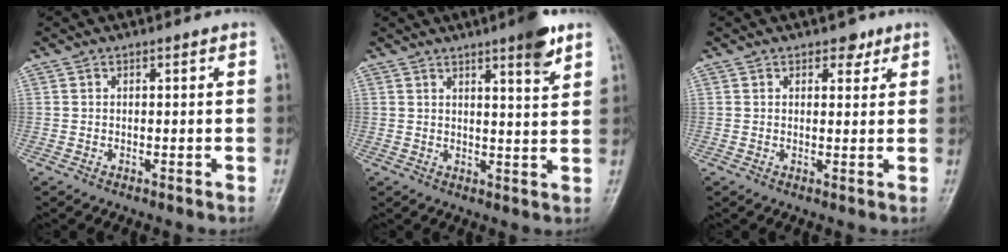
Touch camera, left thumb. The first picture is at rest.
{"total": 6.5, "force": [4.1, 0.9, 4.9], "torque": [-0.063, -0.024, 0.056]}
{"total": 2.7, "force": [1.7, 1.7, 1.2], "torque": [0.000, -0.009, 0.024]}